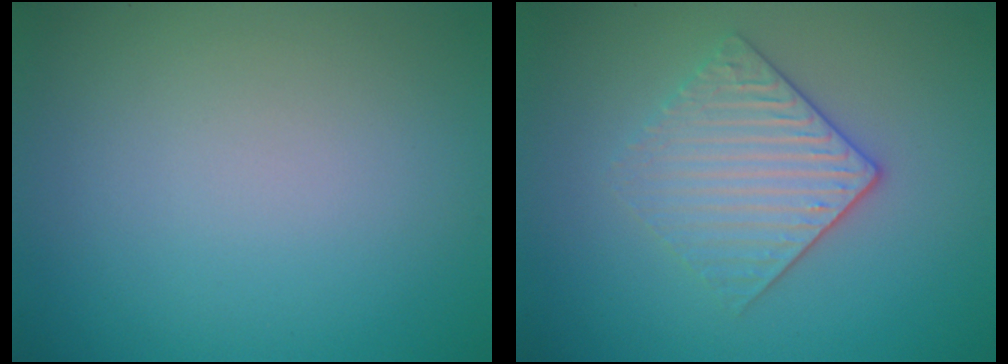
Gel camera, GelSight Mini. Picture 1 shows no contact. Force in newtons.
{"total": 3.4, "press": 3.1, "slide": 1.6}